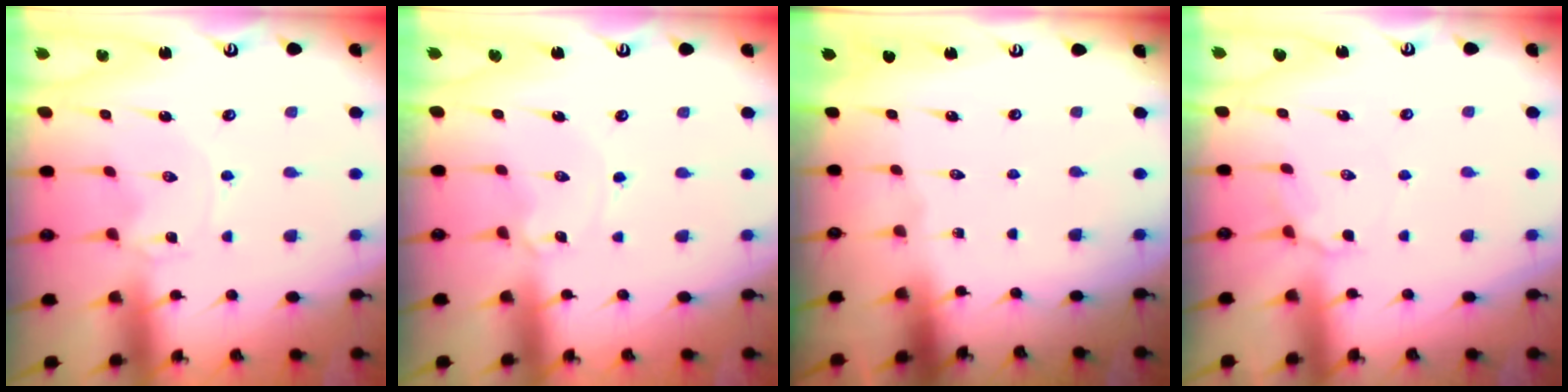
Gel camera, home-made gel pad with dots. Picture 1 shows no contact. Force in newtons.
{"total": 0.8, "press": 0.8, "slide": 0.1}
{"total": 0.0}
{"total": 4.0, "press": 3.9, "slide": 1.1}